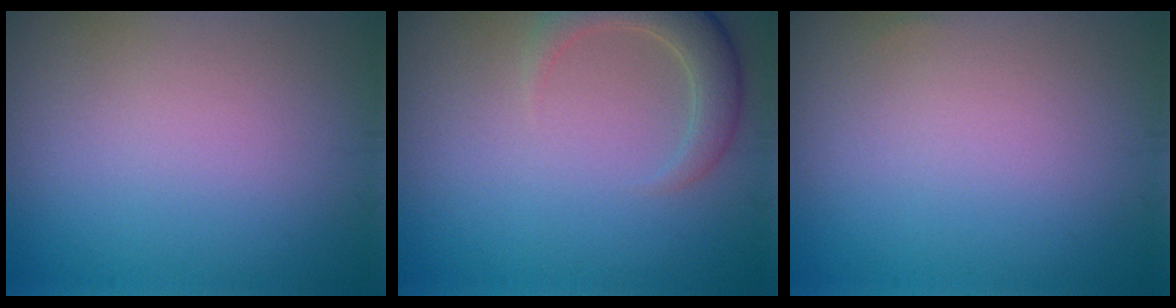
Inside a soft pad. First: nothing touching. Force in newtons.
{"total": 3.6, "press": 3.5, "slide": 0.5}
{"total": 0.0}